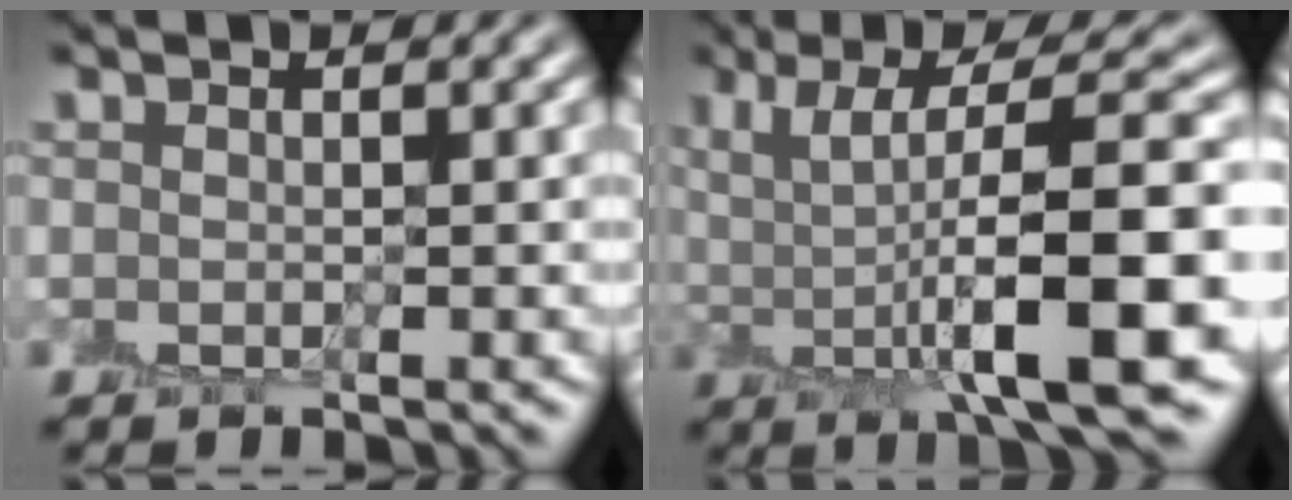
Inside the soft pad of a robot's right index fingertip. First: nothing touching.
{"total": 10.9, "force": [0.3, 2.6, 10.5], "torque": [-0.157, 0.009, 0.010]}